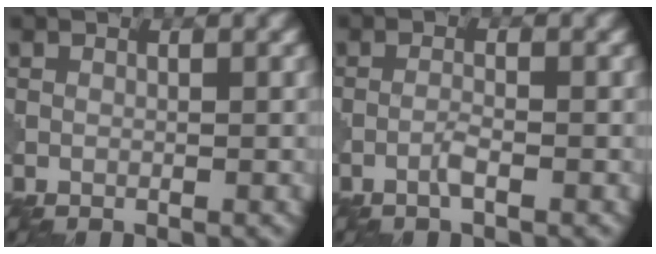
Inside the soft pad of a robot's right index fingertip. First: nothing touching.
{"total": 1.3, "force": [-0.7, 0.1, 1.0], "torque": [-0.020, 0.004, -0.017]}